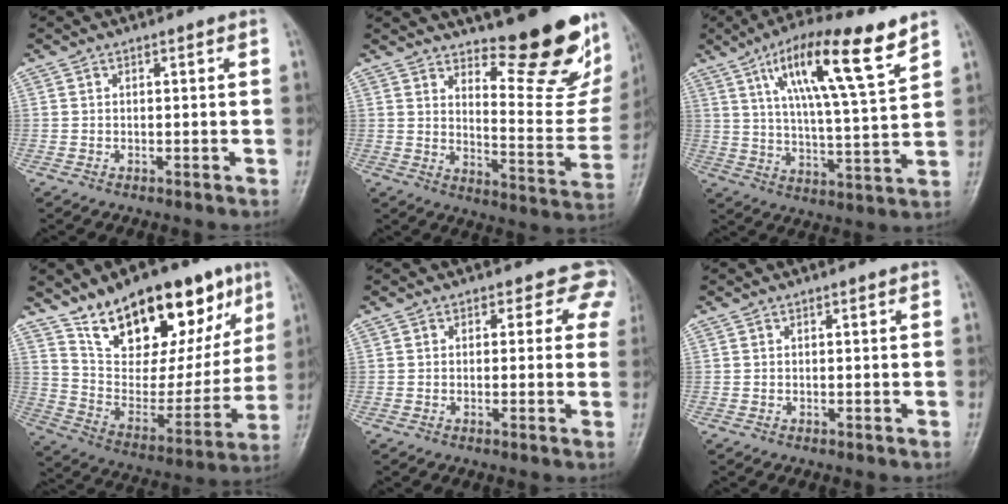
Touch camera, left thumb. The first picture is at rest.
{"total": 20.1, "force": [14.7, 6.0, 12.4], "torque": [-0.126, -0.130, 0.201]}
{"total": 16.8, "force": [9.4, 2.8, 13.7], "torque": [-0.223, -0.032, 0.161]}
{"total": 25.1, "force": [15.2, 11.9, 16.0], "torque": [-0.192, -0.049, 0.251]}
{"total": 4.7, "force": [3.3, 3.3, 0.4], "torque": [0.041, -0.010, 0.007]}
{"total": 0.0}